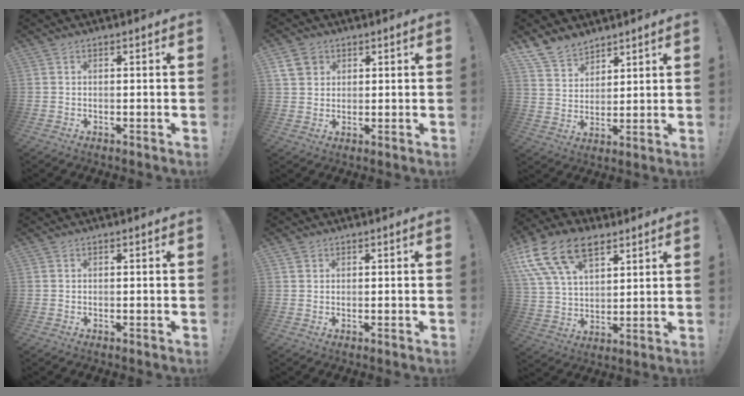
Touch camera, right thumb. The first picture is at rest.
{"total": 6.5, "force": [3.2, 5.1, 2.4], "torque": [-0.042, -0.005, 0.065]}
{"total": 9.4, "force": [7.7, 5.1, 1.7], "torque": [-0.041, -0.052, 0.152]}
{"total": 0.0}
{"total": 1.1, "force": [0.8, 0.8, 0.2], "torque": [-0.002, 0.000, 0.016]}
{"total": 18.5, "force": [10.0, 11.2, 10.9], "torque": [-0.211, -0.042, 0.186]}